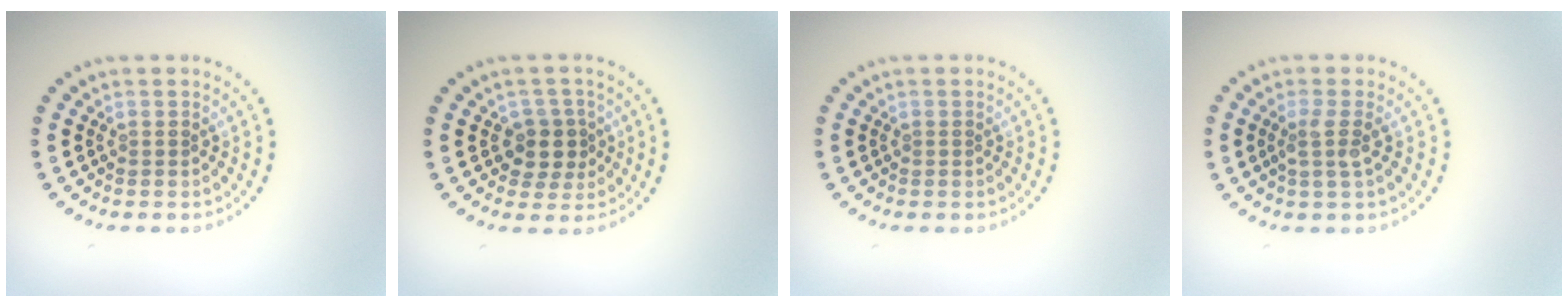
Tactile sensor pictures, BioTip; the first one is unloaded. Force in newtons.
{"total": 2.6, "press": 2.4, "slide": 1.1}
{"total": 0.0}
{"total": 1.8, "press": 1.4, "slide": 1.2}